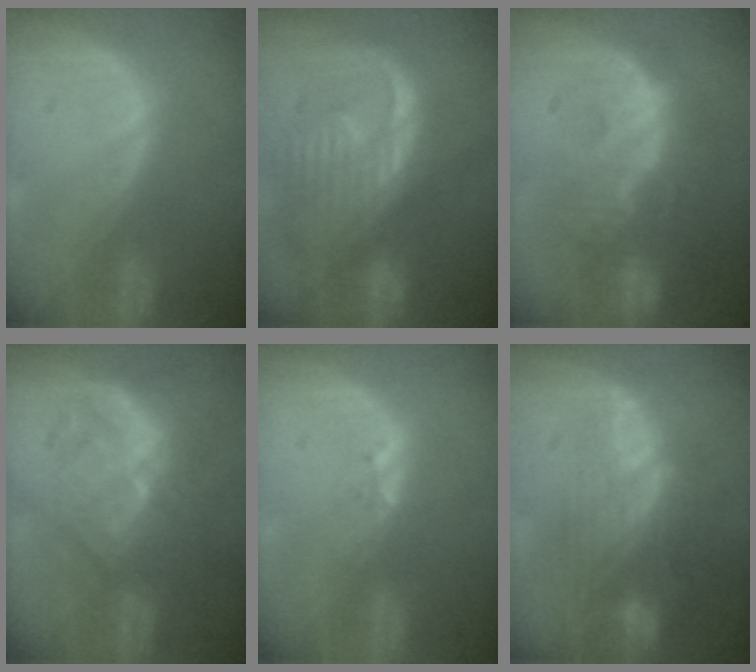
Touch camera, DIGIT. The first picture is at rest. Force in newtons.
{"total": 12.8, "press": 10.9, "slide": 6.6}
{"total": 10.2, "press": 9.7, "slide": 3.0}
{"total": 10.1, "press": 8.7, "slide": 5.1}
{"total": 1.7, "press": 1.5, "slide": 0.9}
{"total": 9.7, "press": 8.2, "slide": 5.2}